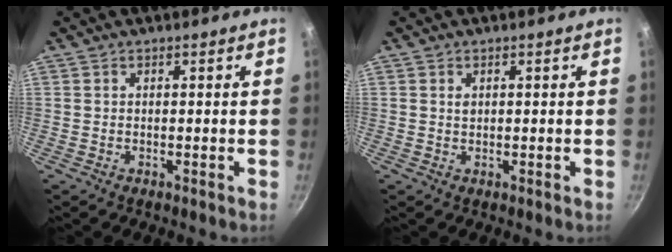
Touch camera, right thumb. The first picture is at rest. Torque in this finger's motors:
{"motor_torque": [0.22, 0.14, 0.39, 0.10, 0.03]}